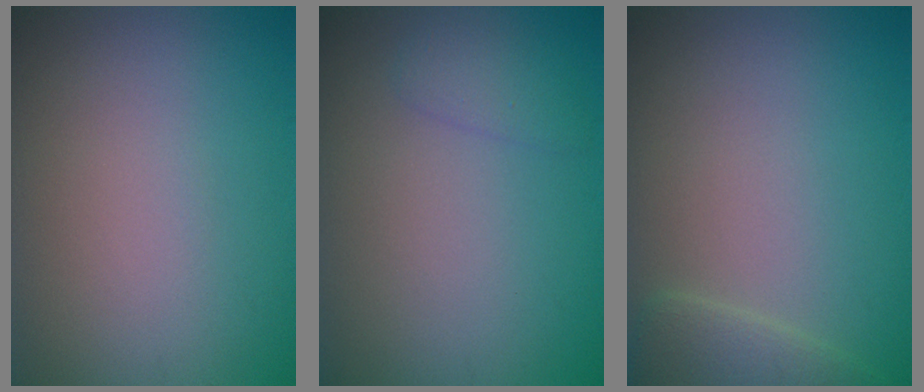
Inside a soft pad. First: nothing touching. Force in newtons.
{"total": 1.3, "press": 1.3, "slide": 0.1}
{"total": 2.4, "press": 2.4, "slide": 0.0}